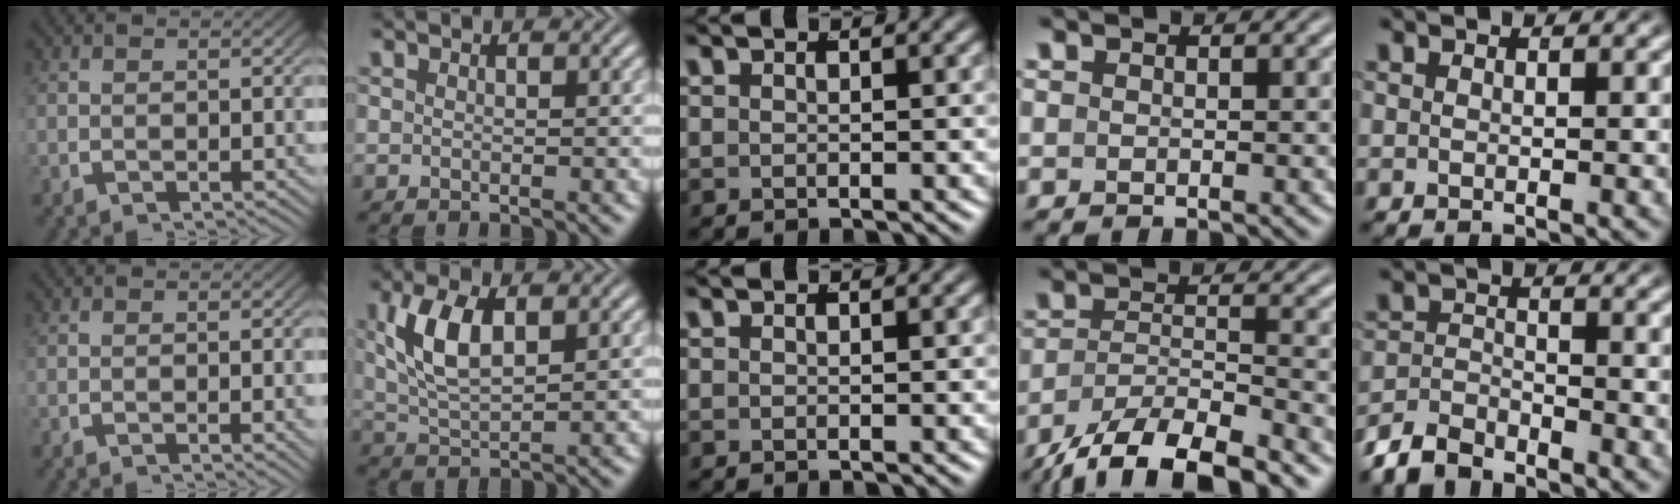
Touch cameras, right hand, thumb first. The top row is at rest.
{"thumb": {"total": 0.7, "force": [0.0, 0.0, 0.7], "torque": [-0.011, 0.000, 0.001]}, "index": {"total": 5.5, "force": [1.5, 2.9, 4.5], "torque": [-0.105, -0.012, 0.037]}, "ring": {"total": 8.8, "force": [-6.4, 4.0, 4.4], "torque": [-0.077, -0.023, -0.094]}, "little": {"total": 4.1, "force": [-3.6, 1.6, 1.2], "torque": [-0.019, -0.009, -0.064]}}